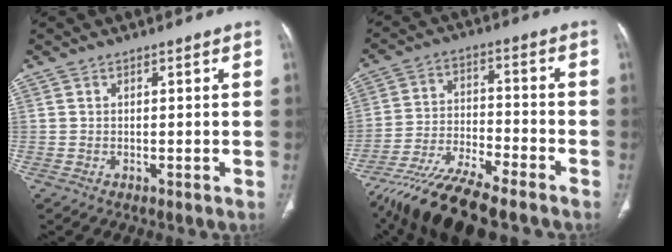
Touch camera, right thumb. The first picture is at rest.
{"total": 15.4, "force": [-12.4, 3.1, 8.5], "torque": [-0.167, 0.035, -0.224]}